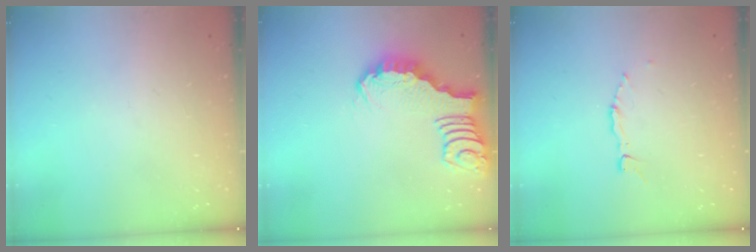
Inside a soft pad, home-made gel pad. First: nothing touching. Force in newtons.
{"total": 2.4, "press": 2.4, "slide": 0.2}
{"total": 2.7, "press": 2.7, "slide": 0.2}